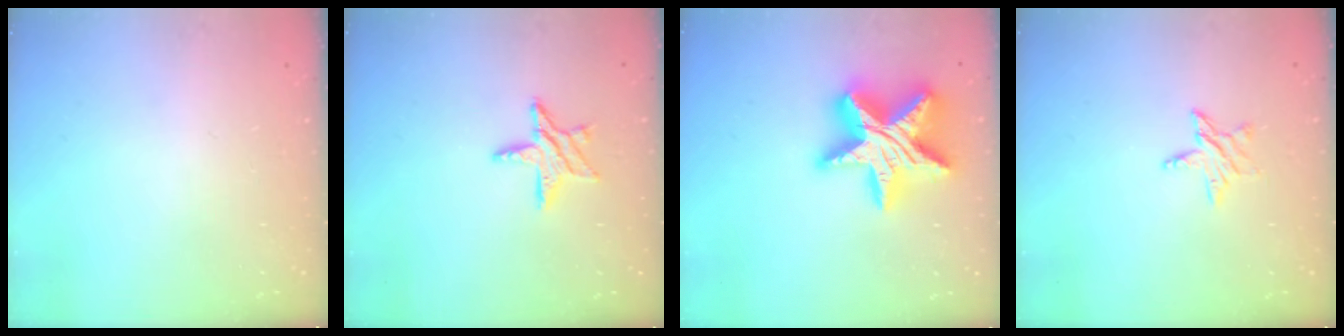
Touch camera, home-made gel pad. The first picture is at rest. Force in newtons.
{"total": 8.7, "press": 8.7, "slide": 0.6}
{"total": 24.6, "press": 24.5, "slide": 2.1}
{"total": 5.8, "press": 5.8, "slide": 0.4}